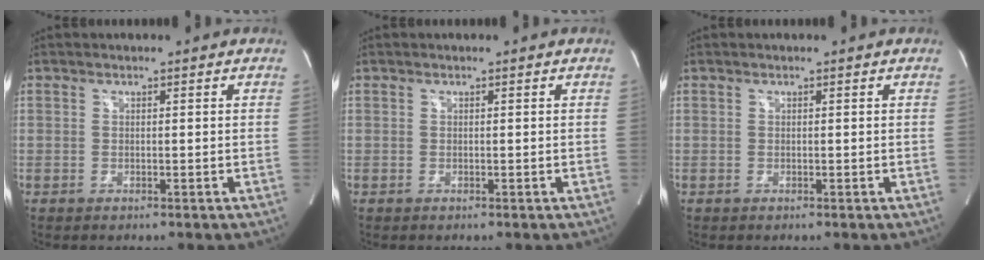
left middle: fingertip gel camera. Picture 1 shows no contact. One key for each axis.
{"total": 0.0}
{"total": 0.0}